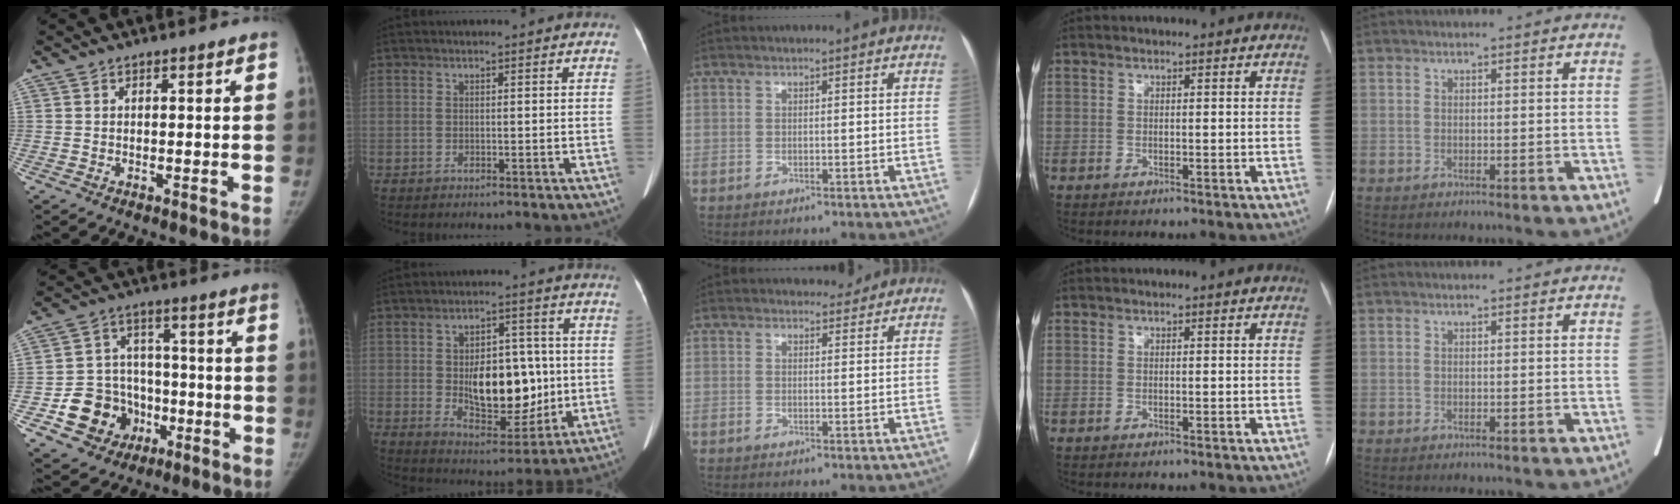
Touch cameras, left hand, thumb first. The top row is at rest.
{"thumb": {"total": 13.0, "force": [-4.5, 11.3, 4.3], "torque": [-0.037, 0.042, -0.064]}, "index": {"total": 12.5, "force": [-0.4, 6.6, 10.6], "torque": [-0.167, 0.004, 0.006]}, "middle": {"total": 2.3, "force": [2.1, 0.8, 0.0], "torque": [0.001, -0.006, 0.025]}}